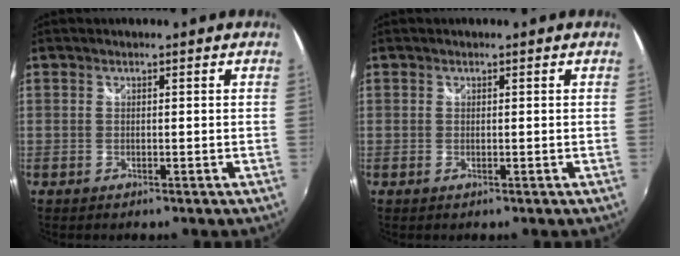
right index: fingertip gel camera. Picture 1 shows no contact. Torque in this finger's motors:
{"motor_torque": [0.00, 0.18, -0.06, 0.00]}